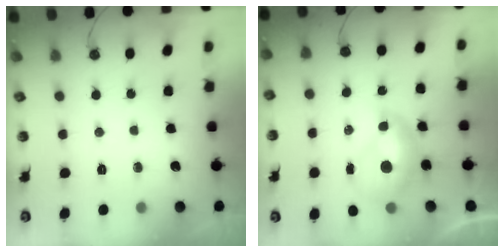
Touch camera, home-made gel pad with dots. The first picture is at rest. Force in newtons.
{"total": 1.6, "press": 1.6, "slide": 0.2}